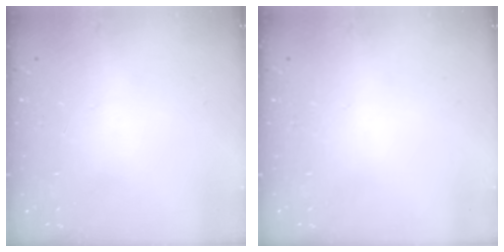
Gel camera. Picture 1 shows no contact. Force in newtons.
{"total": 0.0}